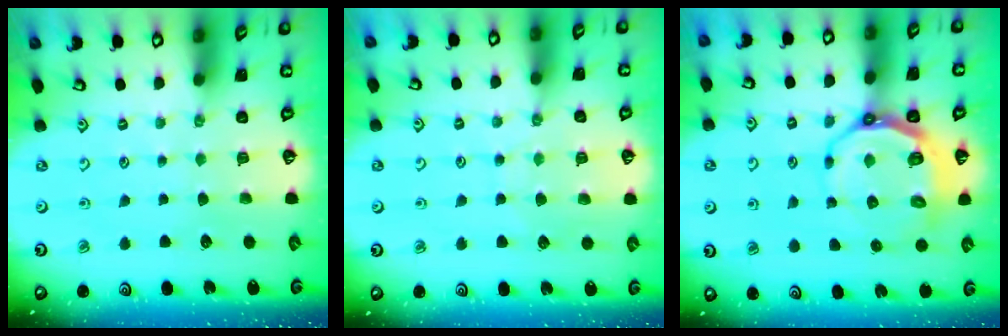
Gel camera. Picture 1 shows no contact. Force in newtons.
{"total": 6.6, "press": 6.6, "slide": 0.6}
{"total": 10.0, "press": 9.2, "slide": 3.8}